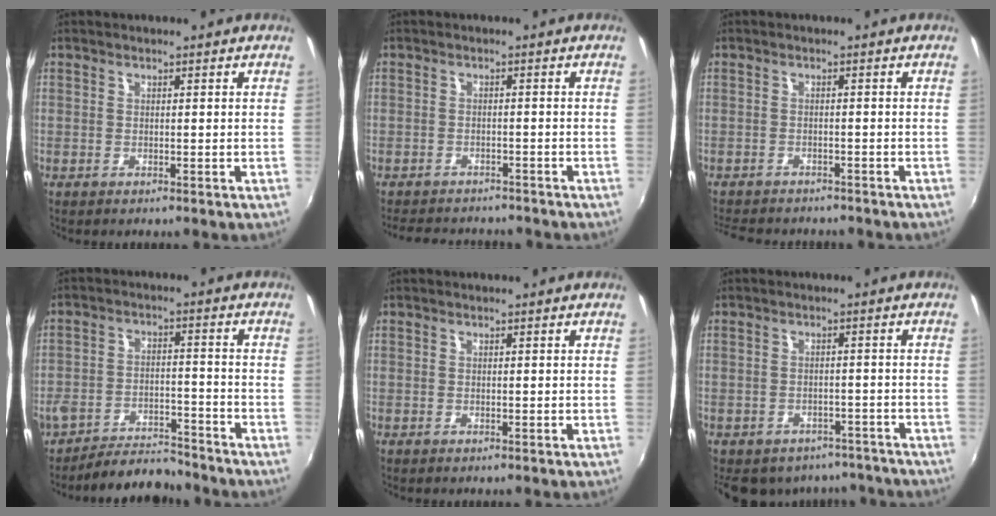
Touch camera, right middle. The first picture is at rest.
{"total": 8.4, "force": [-7.5, 2.9, 2.5], "torque": [-0.069, 0.000, -0.109]}
{"total": 8.6, "force": [-7.8, 2.2, 3.0], "torque": [-0.076, -0.015, -0.116]}
{"total": 9.0, "force": [-8.5, 1.8, 2.0], "torque": [-0.057, 0.002, -0.134]}
{"total": 0.0}
{"total": 12.0, "force": [-9.6, 6.1, 3.7], "torque": [-0.084, 0.008, -0.109]}